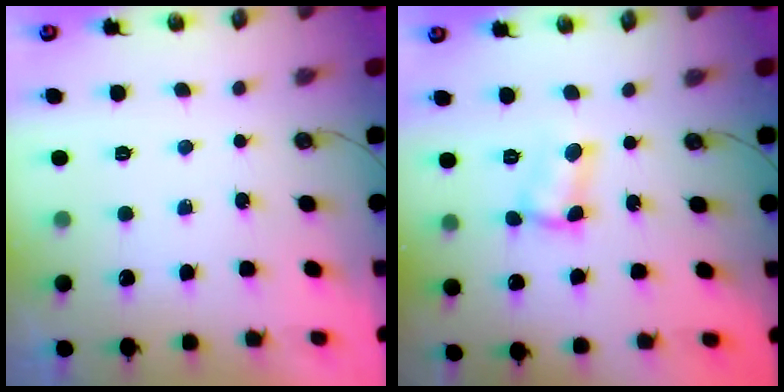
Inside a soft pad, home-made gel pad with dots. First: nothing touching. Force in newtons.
{"total": 3.3, "press": 3.2, "slide": 0.3}